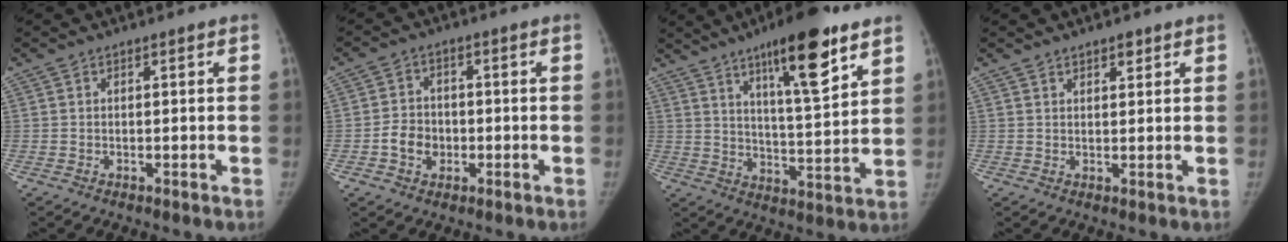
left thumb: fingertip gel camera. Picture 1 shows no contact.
{"total": 5.5, "force": [-1.4, 4.6, 2.7], "torque": [-0.028, 0.014, -0.028]}
{"total": 16.5, "force": [9.7, 3.9, 12.8], "torque": [-0.177, -0.052, 0.153]}
{"total": 2.2, "force": [1.5, 1.0, 1.2], "torque": [-0.008, -0.008, 0.023]}